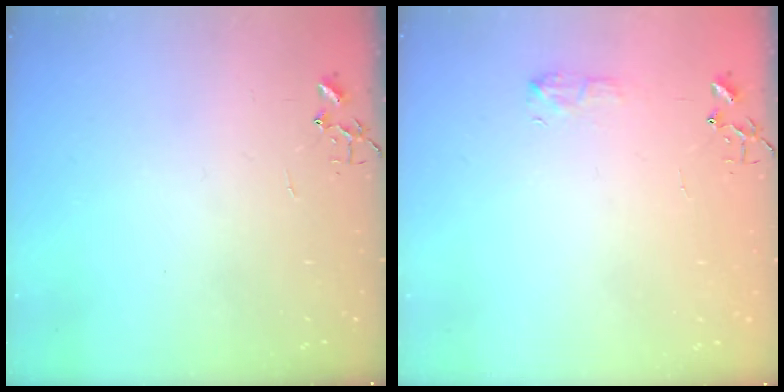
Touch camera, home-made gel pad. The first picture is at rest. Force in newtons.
{"total": 6.4, "press": 6.3, "slide": 0.7}